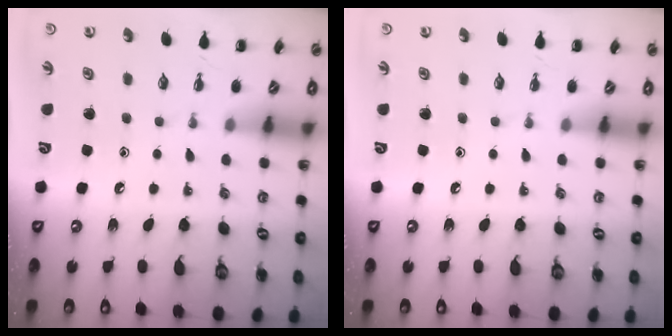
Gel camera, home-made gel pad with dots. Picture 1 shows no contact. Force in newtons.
{"total": 0.0}